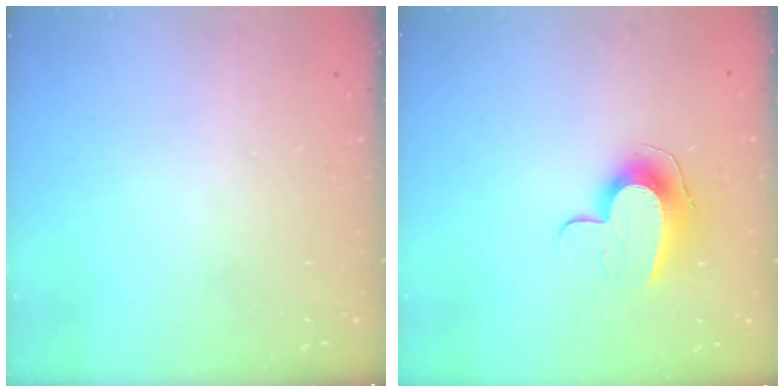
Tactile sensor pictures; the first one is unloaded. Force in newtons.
{"total": 10.1, "press": 10.1, "slide": 0.3}